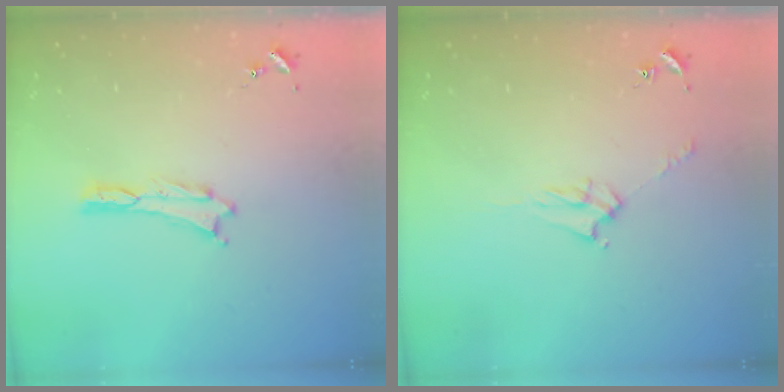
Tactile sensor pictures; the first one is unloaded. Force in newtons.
{"total": 4.2, "press": 4.2, "slide": 0.6}